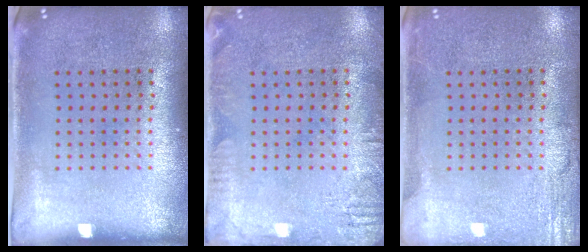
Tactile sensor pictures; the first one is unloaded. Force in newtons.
{"total": 2.2, "press": 2.2, "slide": 0.3}
{"total": 2.6, "press": 2.6, "slide": 0.3}